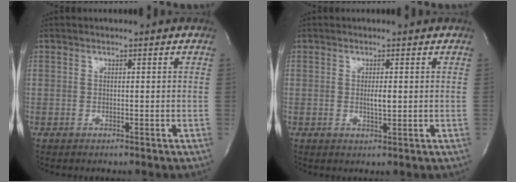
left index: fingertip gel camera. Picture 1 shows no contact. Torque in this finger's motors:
{"motor_torque": [0.49, 0.22, 0.05, 0.05]}